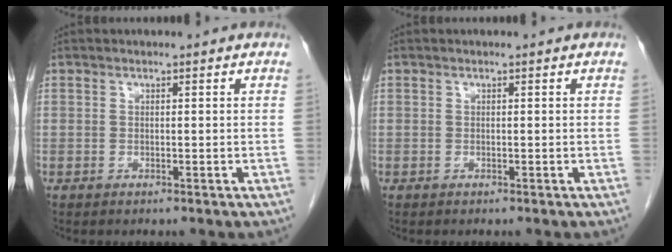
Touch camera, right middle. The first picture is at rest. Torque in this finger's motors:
{"motor_torque": [0.07, -0.24, -0.05, -0.01]}